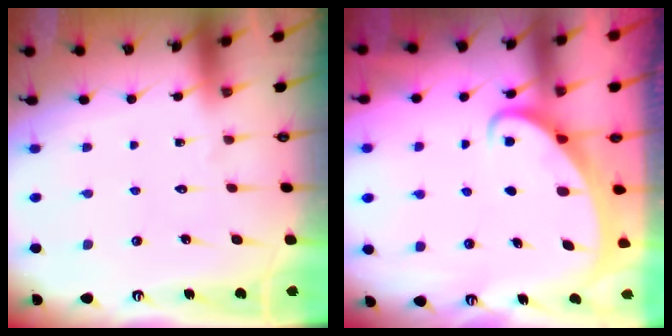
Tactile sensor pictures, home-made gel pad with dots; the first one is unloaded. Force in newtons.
{"total": 2.2, "press": 2.2, "slide": 0.3}